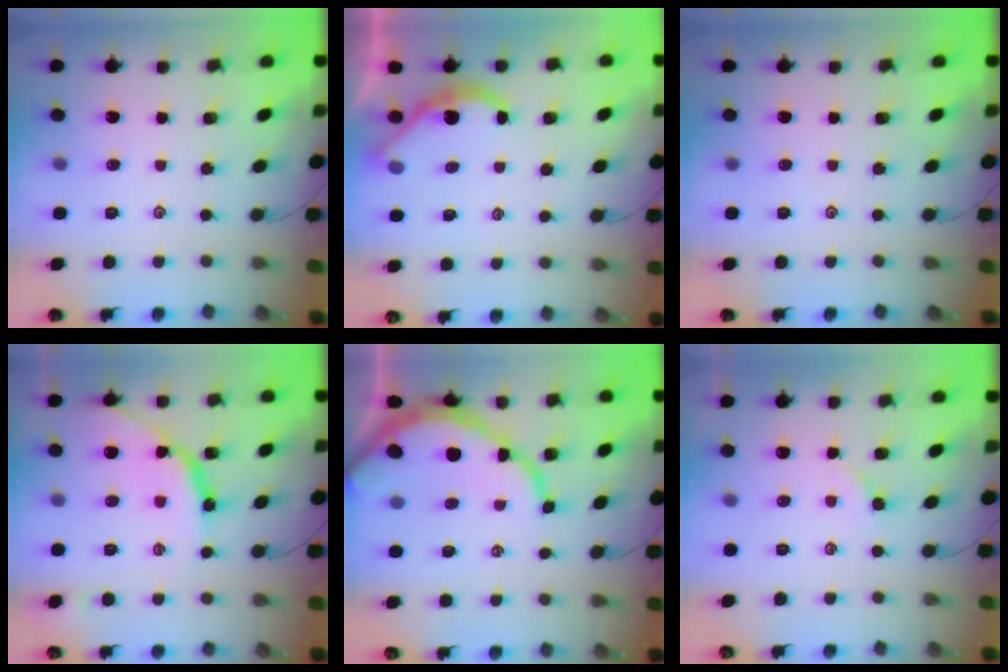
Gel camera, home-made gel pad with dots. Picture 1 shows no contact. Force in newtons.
{"total": 5.7, "press": 5.7, "slide": 0.2}
{"total": 0.0}
{"total": 11.3, "press": 11.2, "slide": 0.9}
{"total": 10.7, "press": 10.6, "slide": 1.3}
{"total": 2.7, "press": 2.7, "slide": 0.4}